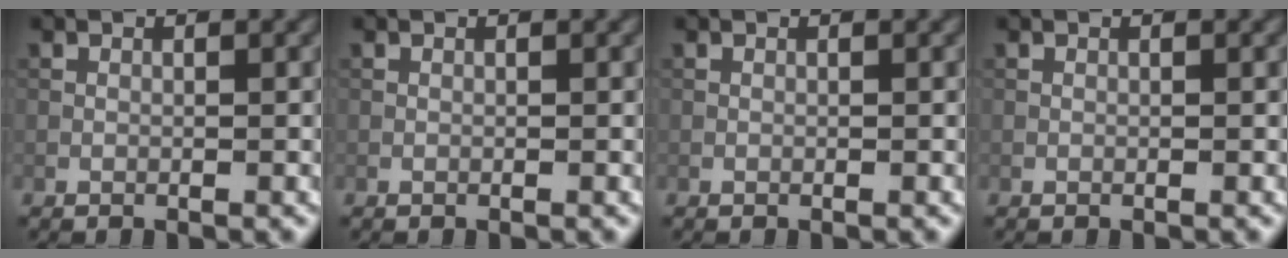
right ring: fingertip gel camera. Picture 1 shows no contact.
{"total": 0.0}
{"total": 0.0}
{"total": 0.0}